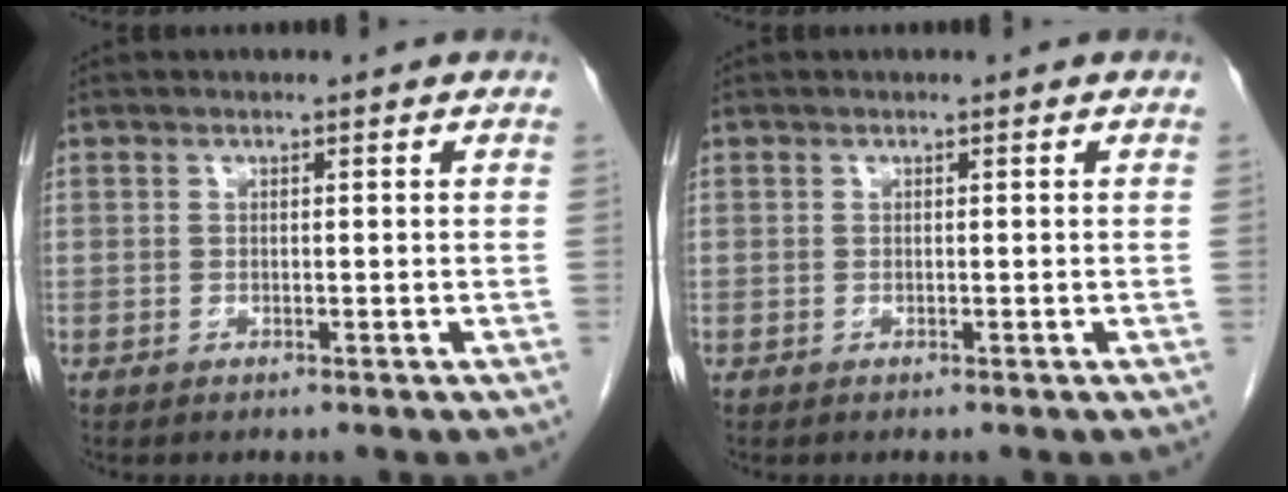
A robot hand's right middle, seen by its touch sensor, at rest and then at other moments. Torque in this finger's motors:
{"motor_torque": [-0.13, 0.03, -0.02, -0.01]}